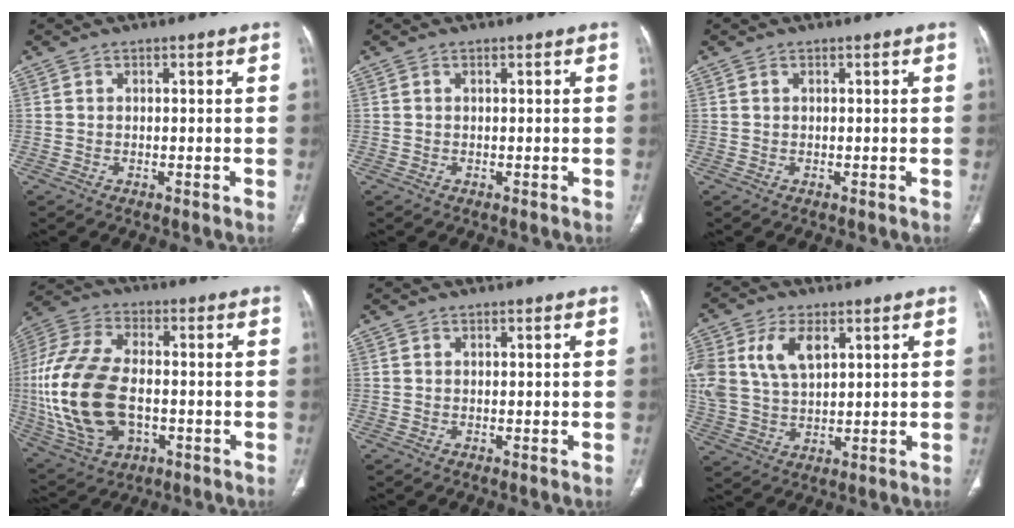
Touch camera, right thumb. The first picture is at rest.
{"total": 0.0}
{"total": 0.0}
{"total": 22.0, "force": [-2.3, 13.0, 17.5], "torque": [-0.381, 0.003, -0.031]}
{"total": 0.0}
{"total": 13.1, "force": [4.6, 8.1, 9.3], "torque": [-0.207, -0.005, 0.097]}